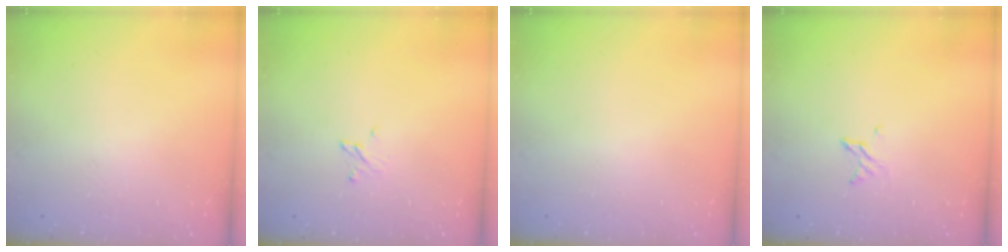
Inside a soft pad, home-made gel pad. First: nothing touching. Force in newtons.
{"total": 2.4, "press": 2.4, "slide": 0.2}
{"total": 0.0}
{"total": 3.0, "press": 3.0, "slide": 0.3}